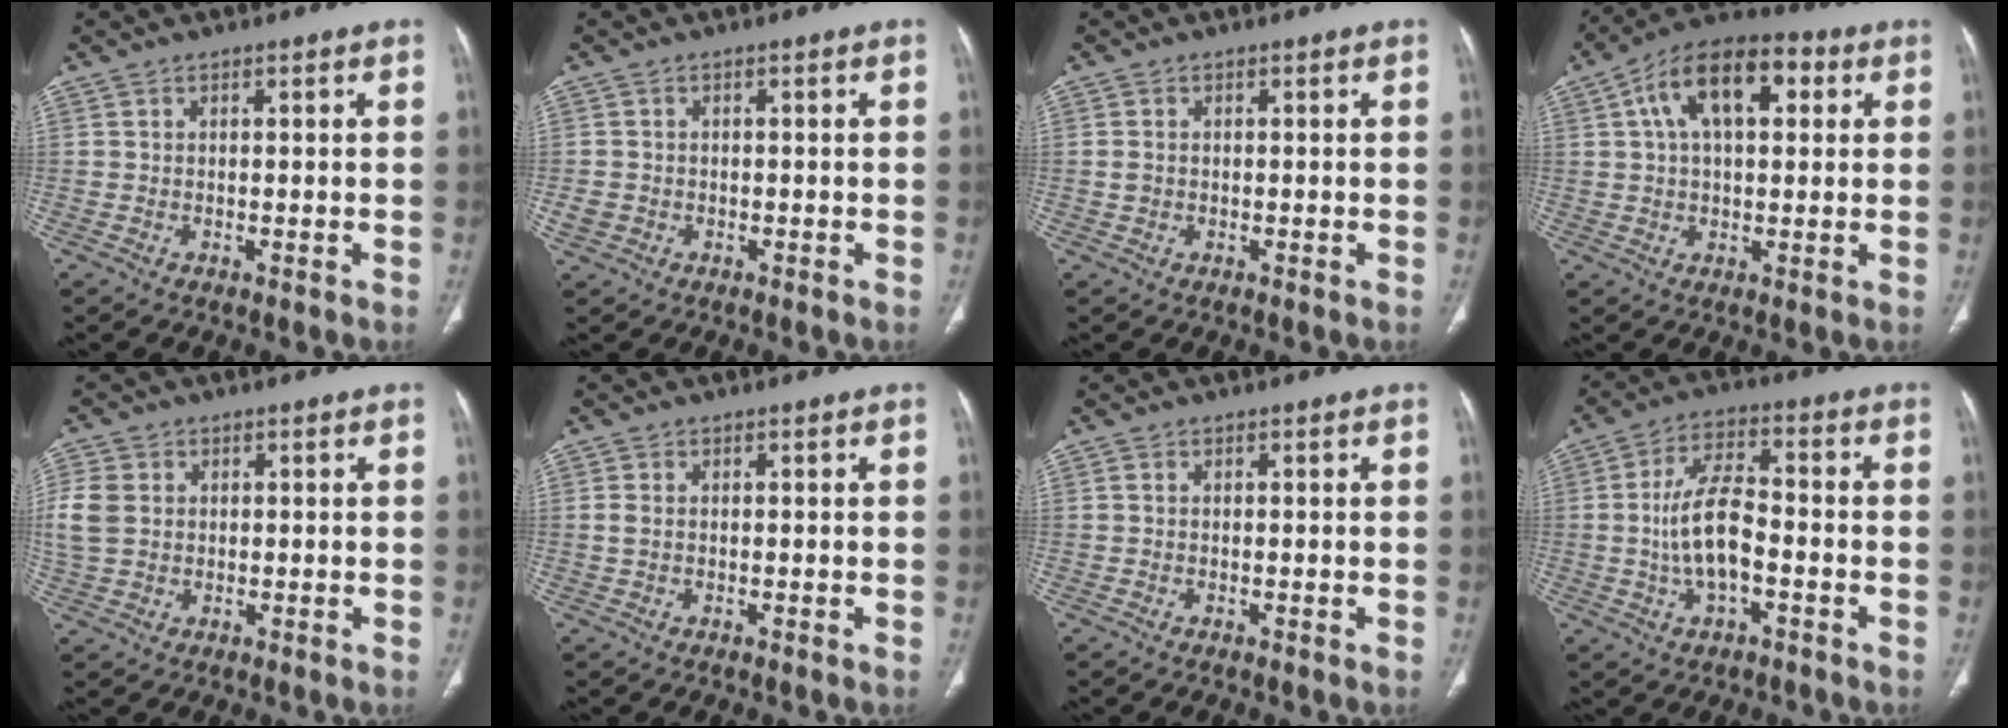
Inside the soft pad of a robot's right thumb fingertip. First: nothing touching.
{"total": 2.1, "force": [-0.6, 1.9, 0.7], "torque": [-0.014, 0.005, -0.010]}
{"total": 1.4, "force": [0.0, 1.1, 0.8], "torque": [-0.014, 0.002, 0.002]}
{"total": 14.7, "force": [4.5, 7.9, 11.6], "torque": [-0.177, 0.025, 0.065]}
{"total": 6.8, "force": [0.8, 5.4, 4.1], "torque": [-0.105, 0.008, 0.016]}
{"total": 1.4, "force": [0.0, 0.9, 1.1], "torque": [-0.028, 0.002, -0.001]}
{"total": 0.0}
{"total": 10.5, "force": [-2.0, 4.9, 9.0], "torque": [-0.170, 0.027, -0.041]}